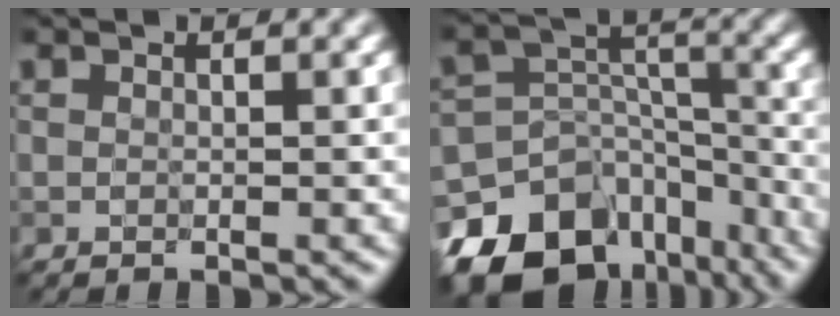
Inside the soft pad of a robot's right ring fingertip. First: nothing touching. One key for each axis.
{"total": 16.1, "fx": -10.9, "fy": 10.2, "fz": 6.0, "tx": -0.136, "ty": -0.020, "tz": -0.151}